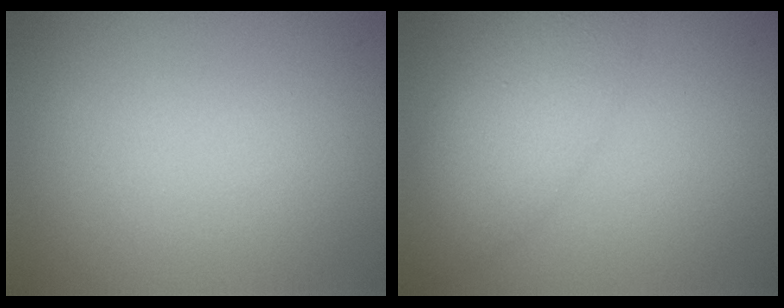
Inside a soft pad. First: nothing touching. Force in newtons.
{"total": 4.6, "press": 4.6, "slide": 0.4}